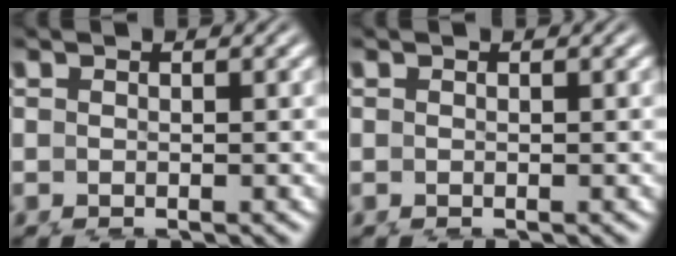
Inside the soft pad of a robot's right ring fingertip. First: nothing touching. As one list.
[{"total": 0.0}]